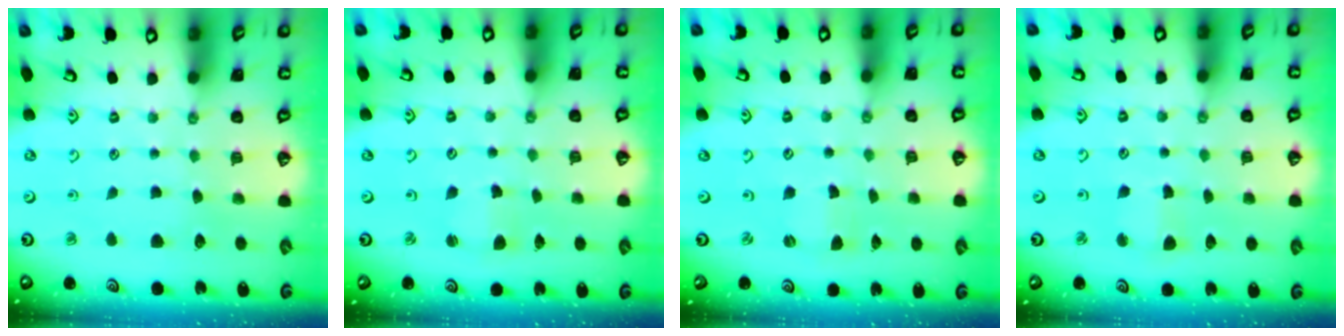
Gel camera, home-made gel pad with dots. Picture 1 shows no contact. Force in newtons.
{"total": 2.7, "press": 2.6, "slide": 0.4}
{"total": 1.2, "press": 1.2, "slide": 0.2}
{"total": 2.5, "press": 2.4, "slide": 0.3}